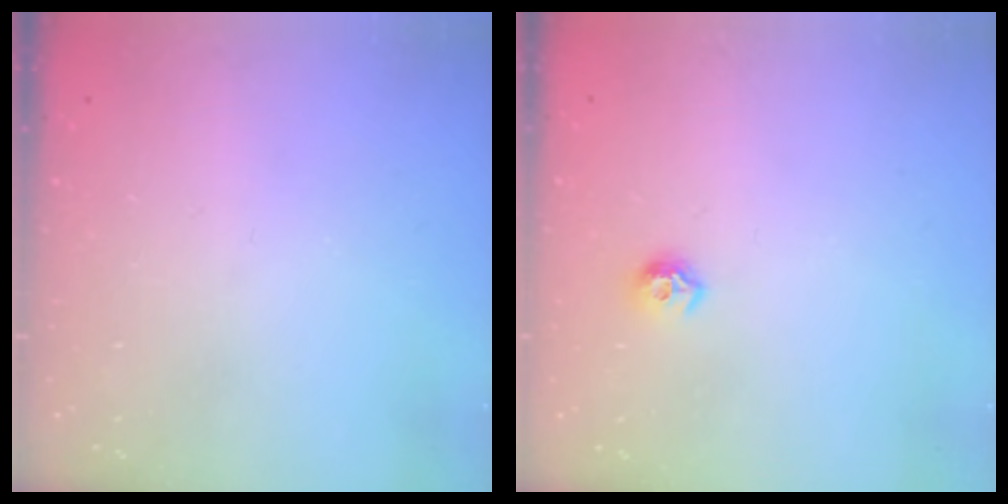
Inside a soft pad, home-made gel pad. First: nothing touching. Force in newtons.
{"total": 7.2, "press": 7.2, "slide": 1.0}